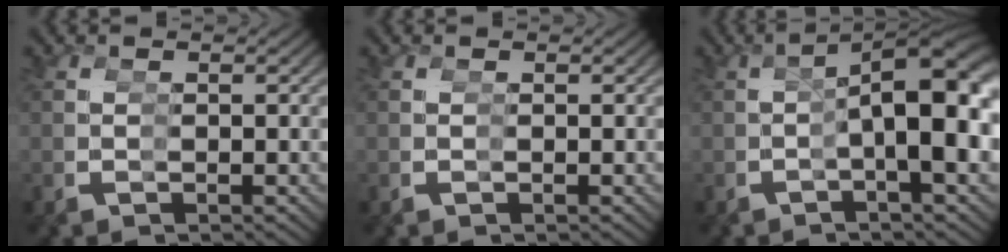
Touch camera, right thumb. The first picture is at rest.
{"total": 0.0}
{"total": 10.9, "force": [0.0, 4.7, 9.8], "torque": [-0.124, -0.001, -0.008]}